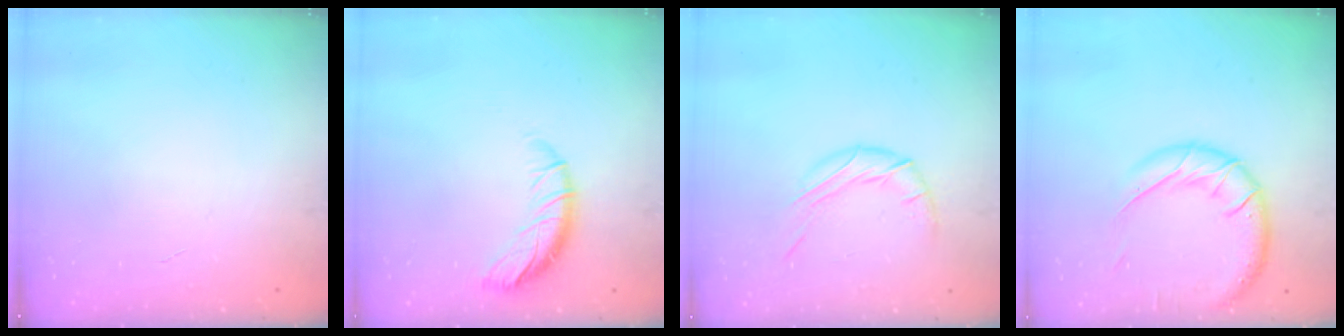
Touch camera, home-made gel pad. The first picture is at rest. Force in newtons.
{"total": 10.1, "press": 10.1, "slide": 0.5}
{"total": 9.6, "press": 9.6, "slide": 0.7}
{"total": 16.6, "press": 16.4, "slide": 2.7}